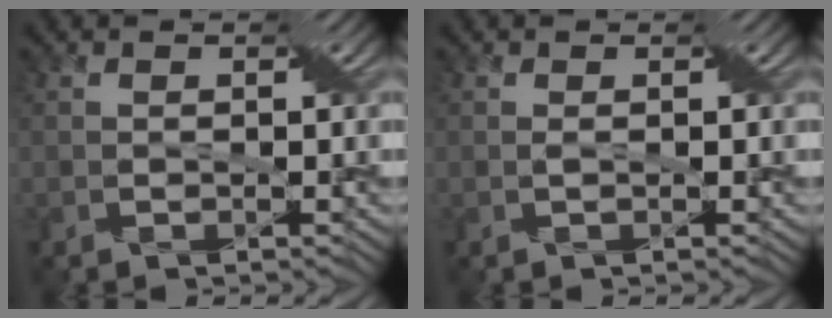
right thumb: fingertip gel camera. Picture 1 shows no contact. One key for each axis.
{"total": 0.7, "fx": 0.0, "fy": -0.1, "fz": 0.7, "tx": -0.024, "ty": -0.002, "tz": 0.001}